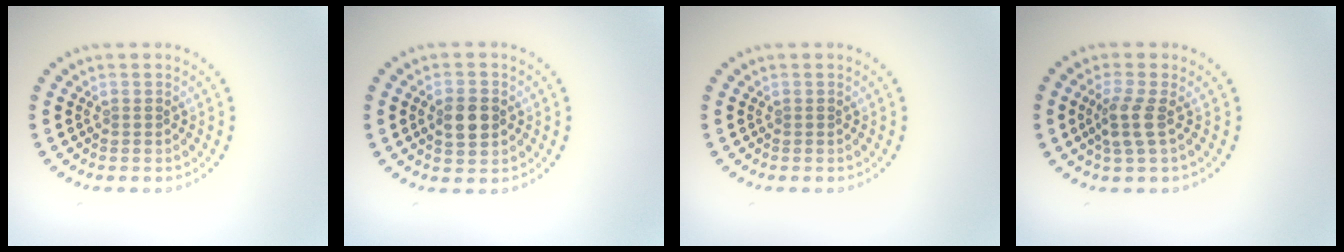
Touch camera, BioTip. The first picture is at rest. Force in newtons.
{"total": 3.3, "press": 3.3, "slide": 0.1}
{"total": 0.0}
{"total": 2.3, "press": 1.8, "slide": 1.5}